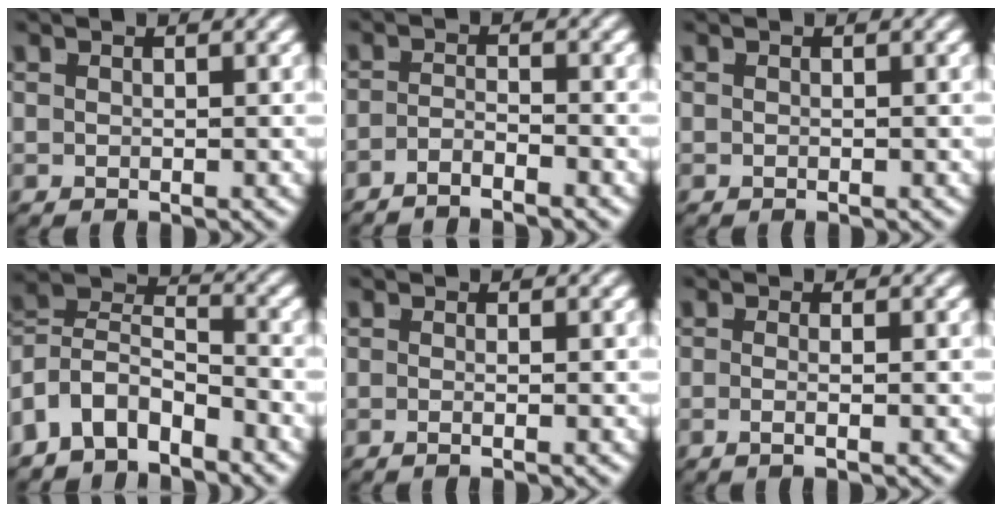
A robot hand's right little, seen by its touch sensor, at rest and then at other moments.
{"total": 3.0, "force": [-2.8, 0.2, 0.8], "torque": [-0.010, -0.013, -0.046]}
{"total": 0.0}
{"total": 9.0, "force": [-1.9, 7.7, 4.3], "torque": [-0.105, -0.031, -0.038]}
{"total": 1.3, "force": [-1.0, -0.4, 0.7], "torque": [-0.016, -0.005, -0.016]}
{"total": 1.7, "force": [-1.1, -0.4, 1.3], "torque": [-0.029, -0.008, -0.018]}